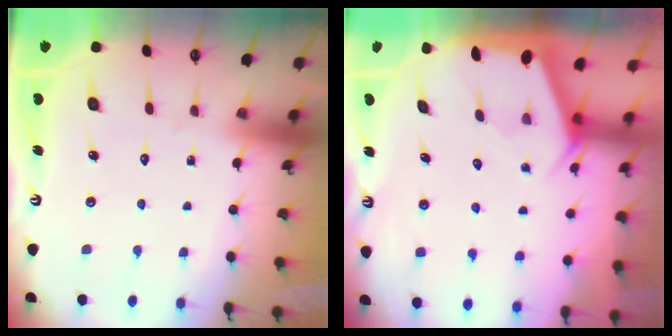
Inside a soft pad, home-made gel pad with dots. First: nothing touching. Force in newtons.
{"total": 1.9, "press": 1.9, "slide": 0.3}